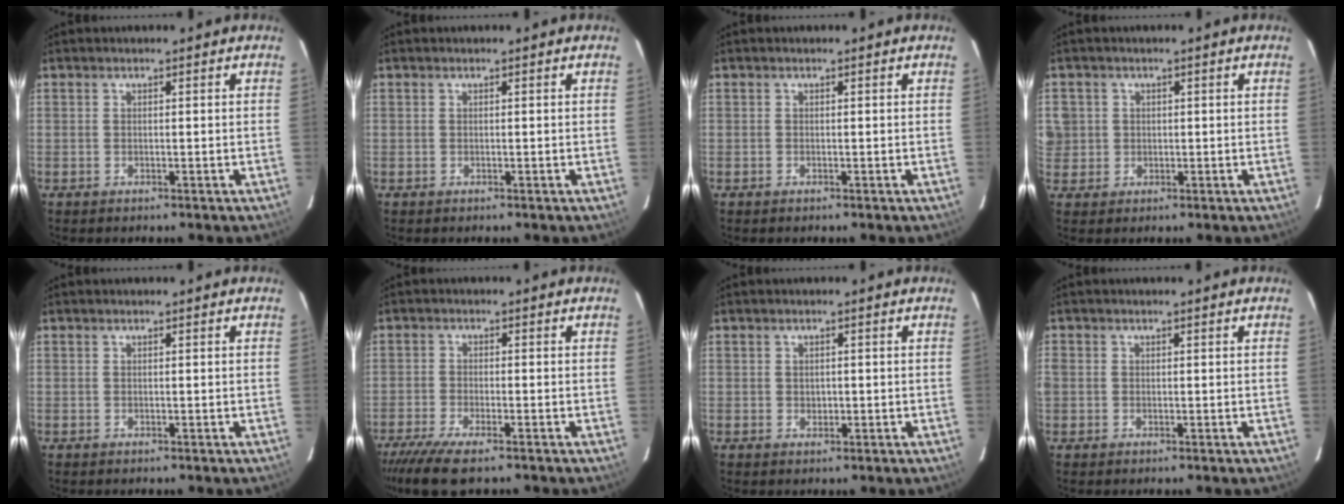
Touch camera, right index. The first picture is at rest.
{"total": 0.0}
{"total": 0.0}
{"total": 4.6, "force": [0.3, 4.5, 0.7], "torque": [-0.005, 0.019, 0.014]}
{"total": 0.0}
{"total": 7.7, "force": [-6.0, 1.2, 4.7], "torque": [-0.119, -0.031, -0.114]}
{"total": 1.2, "force": [-0.1, 1.2, 0.4], "torque": [-0.004, 0.002, -0.001]}
{"total": 1.2, "force": [-0.3, 1.1, 0.4], "torque": [-0.009, -0.001, -0.011]}